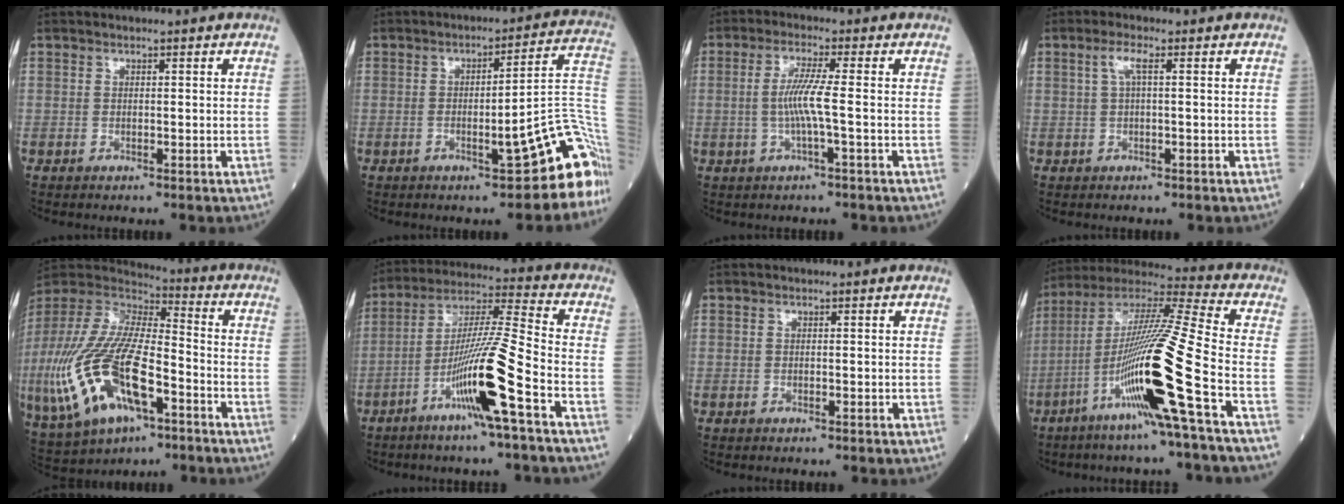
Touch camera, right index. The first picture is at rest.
{"total": 12.3, "force": [-5.8, 1.1, 10.8], "torque": [-0.083, 0.036, -0.075]}
{"total": 4.9, "force": [-0.7, -0.6, 4.9], "torque": [-0.101, 0.003, -0.015]}
{"total": 2.1, "force": [0.4, 0.2, 2.0], "torque": [-0.045, 0.009, 0.007]}
{"total": 24.9, "force": [-8.8, 9.6, 21.2], "torque": [-0.531, -0.040, -0.159]}
{"total": 12.8, "force": [-5.8, -1.3, 11.3], "torque": [-0.216, -0.002, -0.110]}
{"total": 0.0}
{"total": 18.9, "force": [-7.2, -1.8, 17.3], "torque": [-0.347, -0.018, -0.143]}